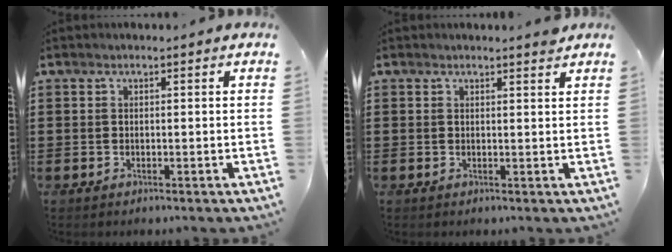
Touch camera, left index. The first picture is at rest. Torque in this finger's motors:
{"motor_torque": [0.53, -0.28, 0.00, 0.03]}